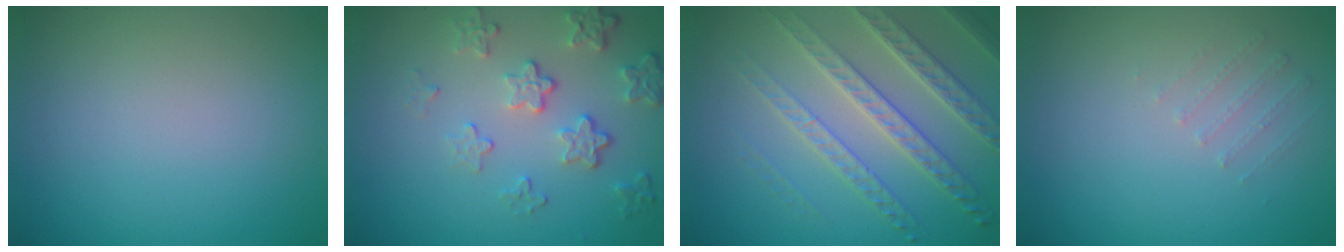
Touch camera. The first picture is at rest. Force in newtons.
{"total": 4.1, "press": 3.2, "slide": 2.6}
{"total": 6.0, "press": 4.6, "slide": 3.8}
{"total": 0.6, "press": 0.5, "slide": 0.4}